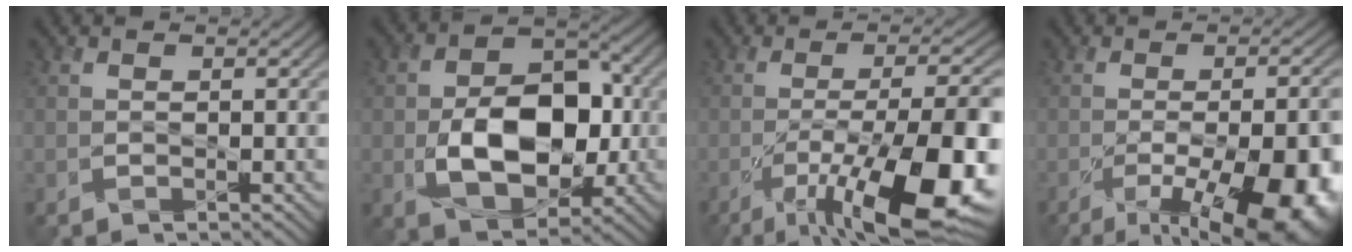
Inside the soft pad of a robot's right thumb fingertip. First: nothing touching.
{"total": 11.8, "force": [-2.1, 7.5, 8.8], "torque": [-0.150, -0.001, -0.032]}
{"total": 17.7, "force": [-7.5, 5.0, 15.2], "torque": [-0.226, -0.003, -0.115]}
{"total": 16.6, "force": [-7.5, 6.5, 13.4], "torque": [-0.166, -0.026, -0.080]}